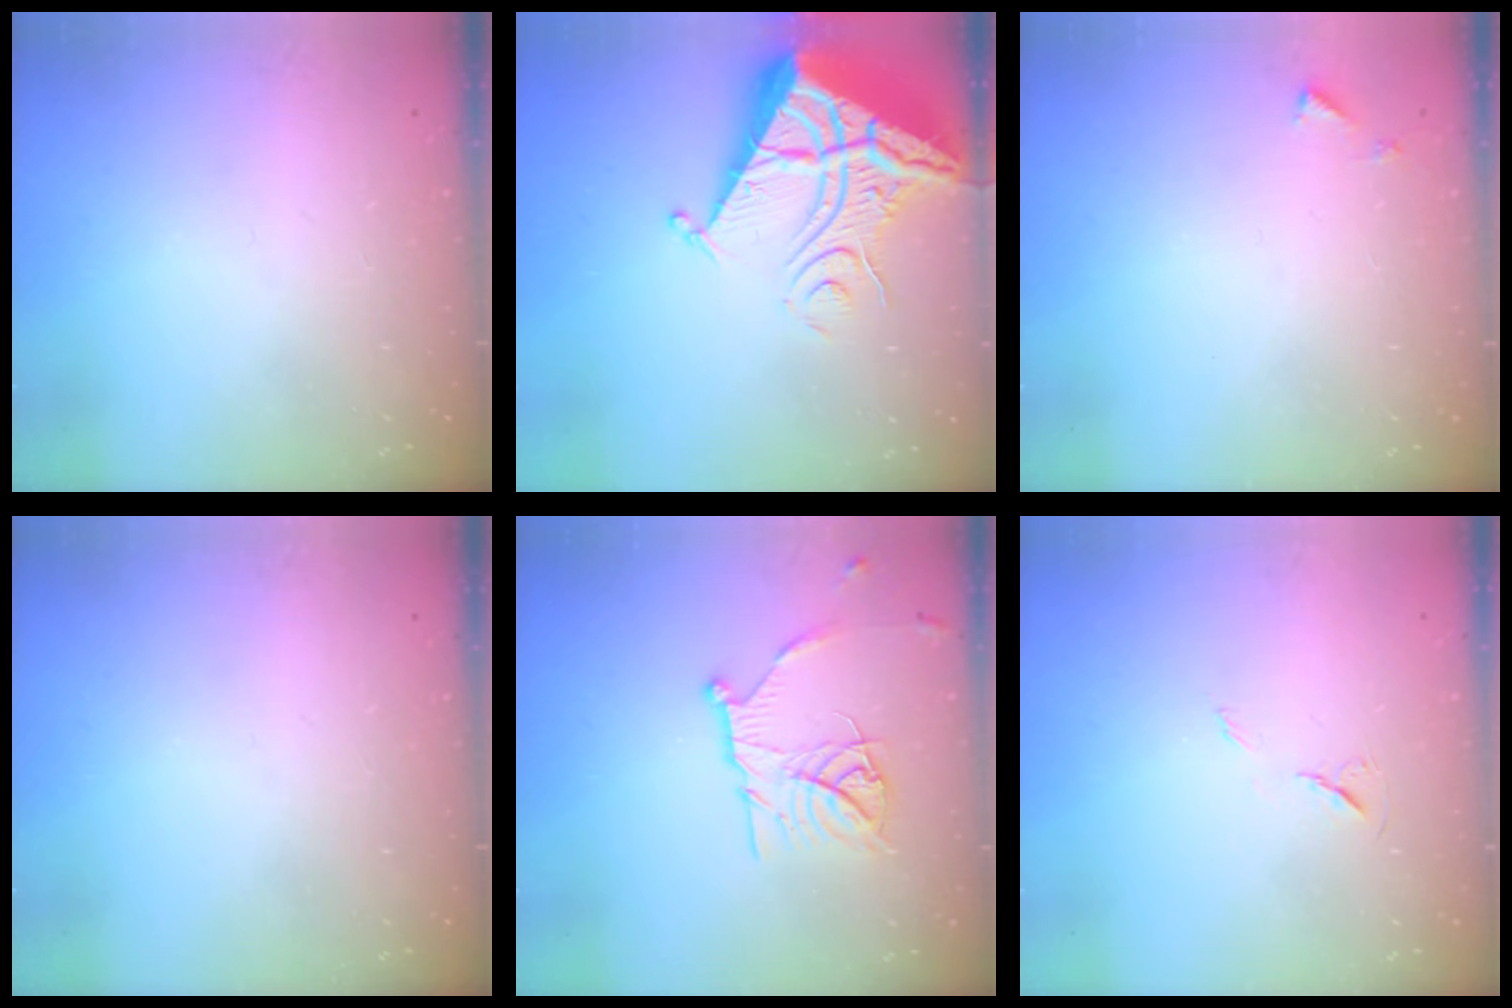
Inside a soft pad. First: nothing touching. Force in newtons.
{"total": 12.7, "press": 12.6, "slide": 1.2}
{"total": 3.2, "press": 3.2, "slide": 0.3}
{"total": 0.0}
{"total": 14.2, "press": 14.2, "slide": 1.2}
{"total": 5.8, "press": 5.4, "slide": 2.2}